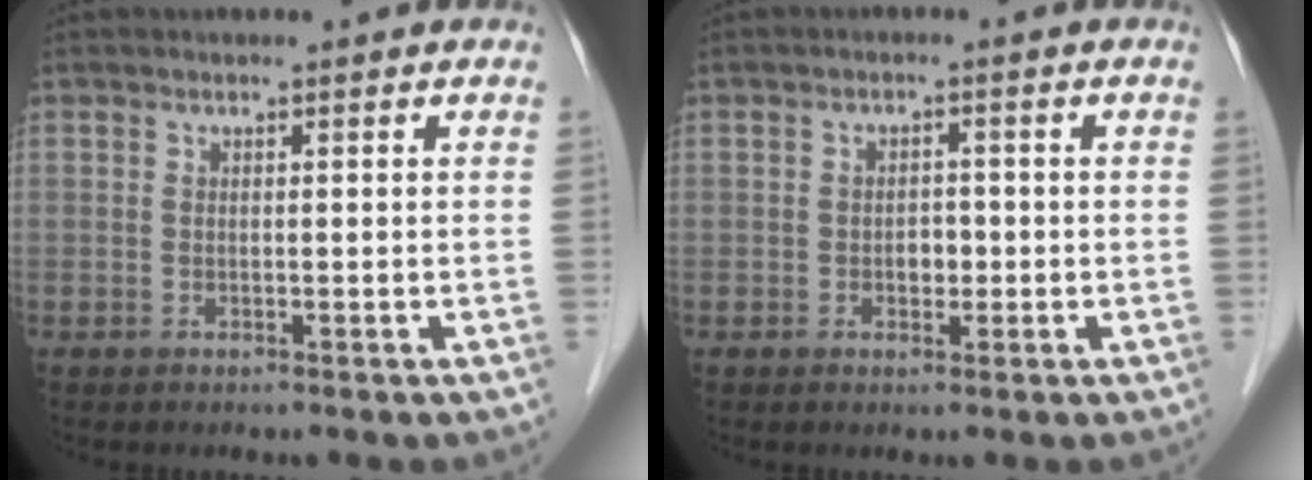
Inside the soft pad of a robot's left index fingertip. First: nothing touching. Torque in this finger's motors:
{"motor_torque": [0.12, -0.01, 0.01, 0.00]}